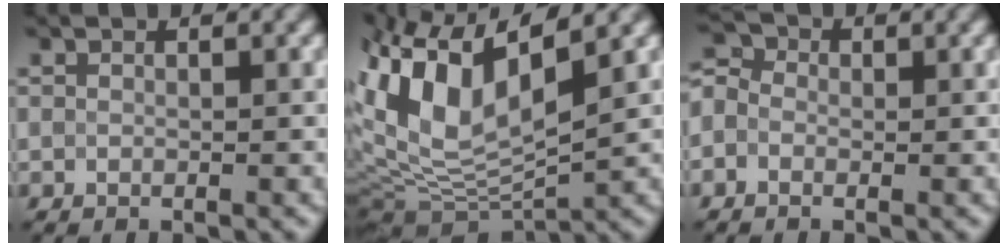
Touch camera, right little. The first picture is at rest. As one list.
[{"total": 11.4, "force": [3.1, 5.0, 9.7], "torque": [-0.204, 0.021, 0.051]}, {"total": 2.8, "force": [-0.1, 2.4, 1.4], "torque": [-0.020, 0.015, -0.025]}]